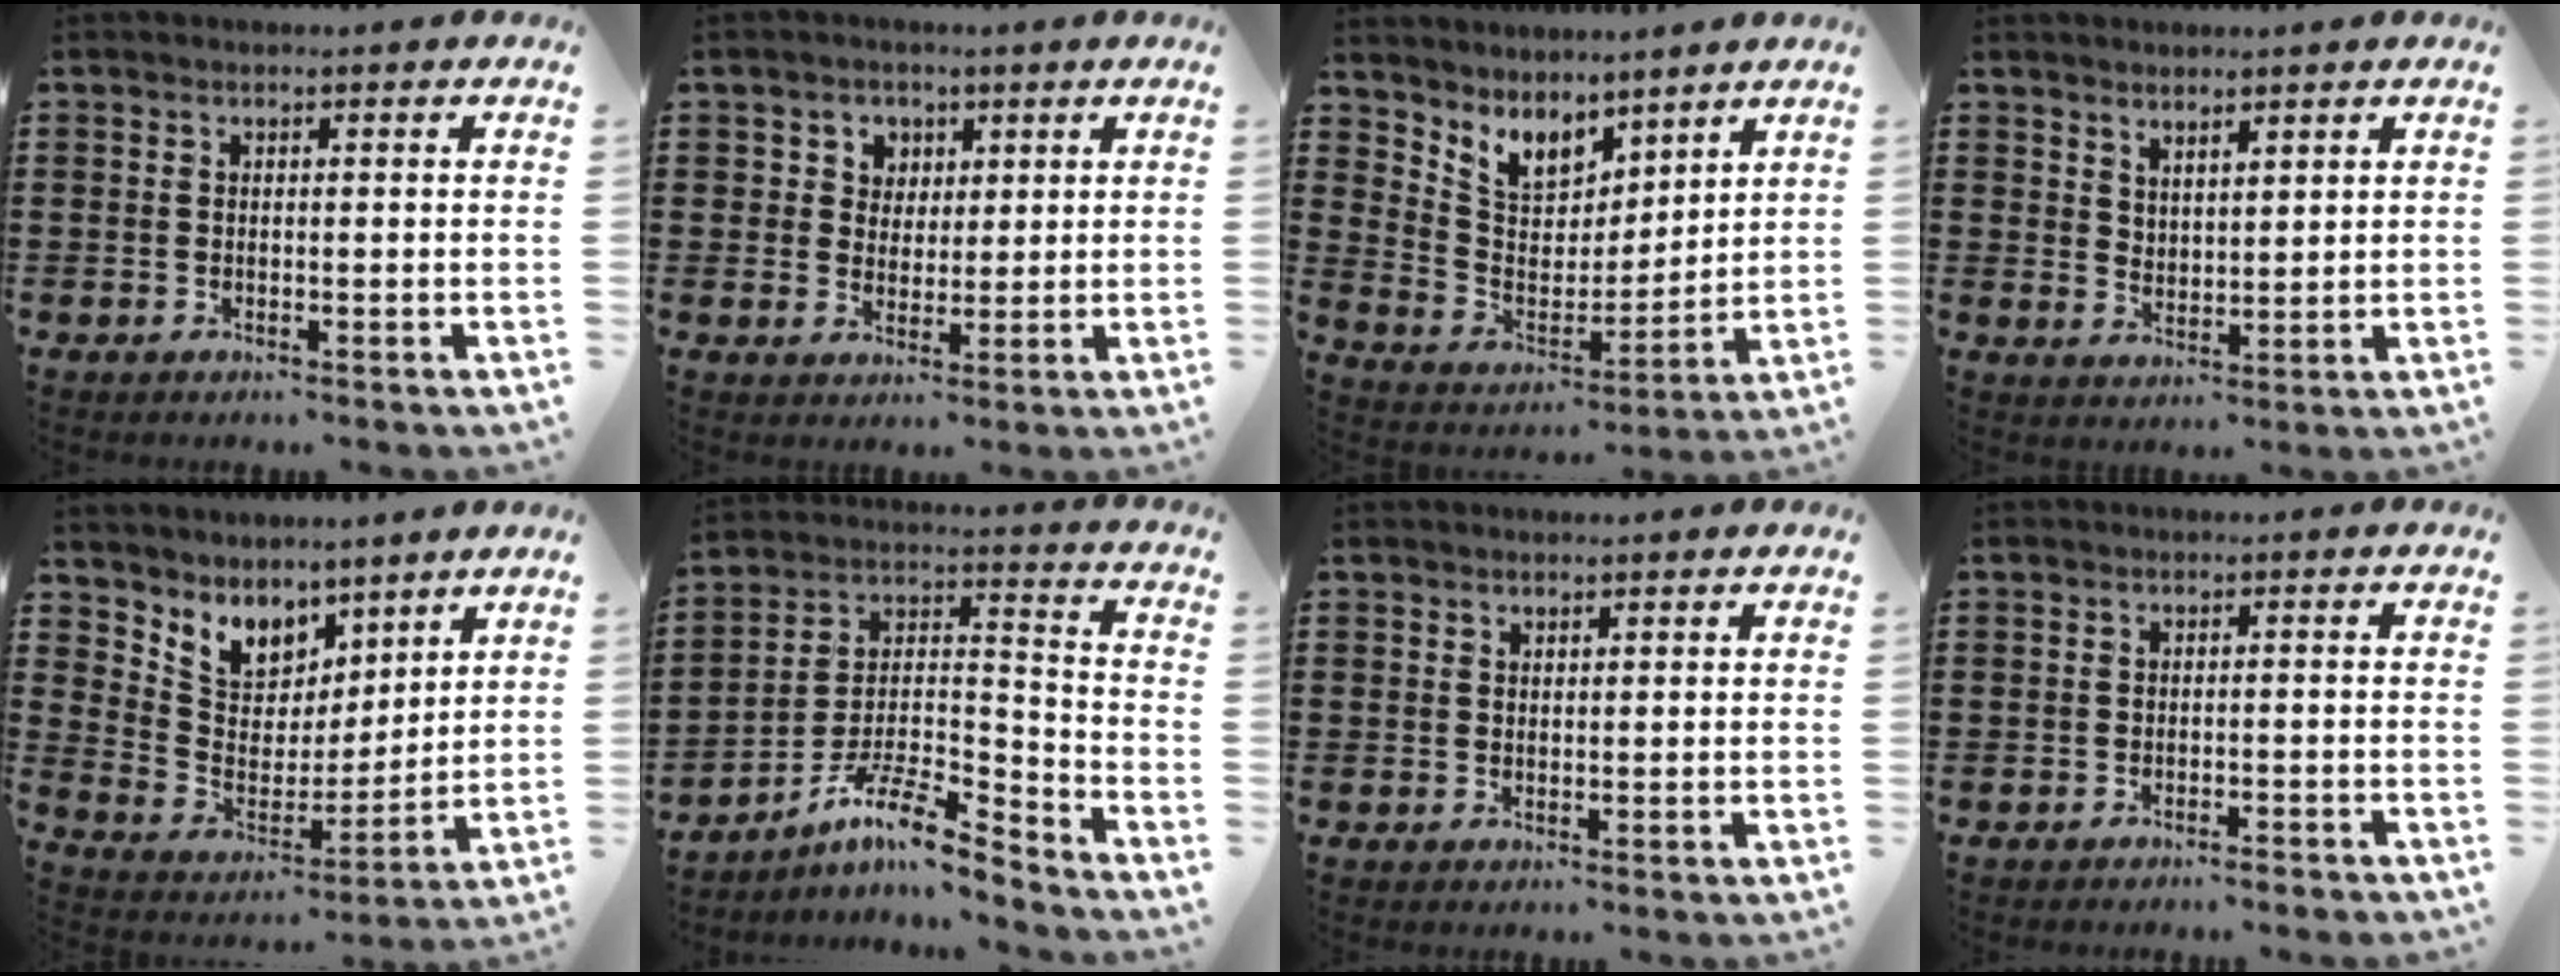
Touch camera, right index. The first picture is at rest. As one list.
[{"total": 3.3, "force": [1.5, 3.0, -0.1], "torque": [-0.017, 0.013, 0.025]}, {"total": 6.4, "force": [5.5, 3.1, 0.9], "torque": [-0.054, -0.037, 0.103]}, {"total": 2.9, "force": [2.8, 0.7, -0.2], "torque": [-0.005, -0.002, 0.056]}, {"total": 6.8, "force": [5.3, 4.3, 0.3], "torque": [-0.054, -0.042, 0.101]}, {"total": 9.8, "force": [-7.8, 1.9, 5.6], "torque": [-0.116, 0.004, -0.157]}, {"total": 0.9, "force": [0.8, 0.4, 0.0], "torque": [-0.002, 0.001, 0.015]}, {"total": 1.3, "force": [-1.2, 0.0, 0.4], "torque": [-0.010, 0.001, -0.023]}]